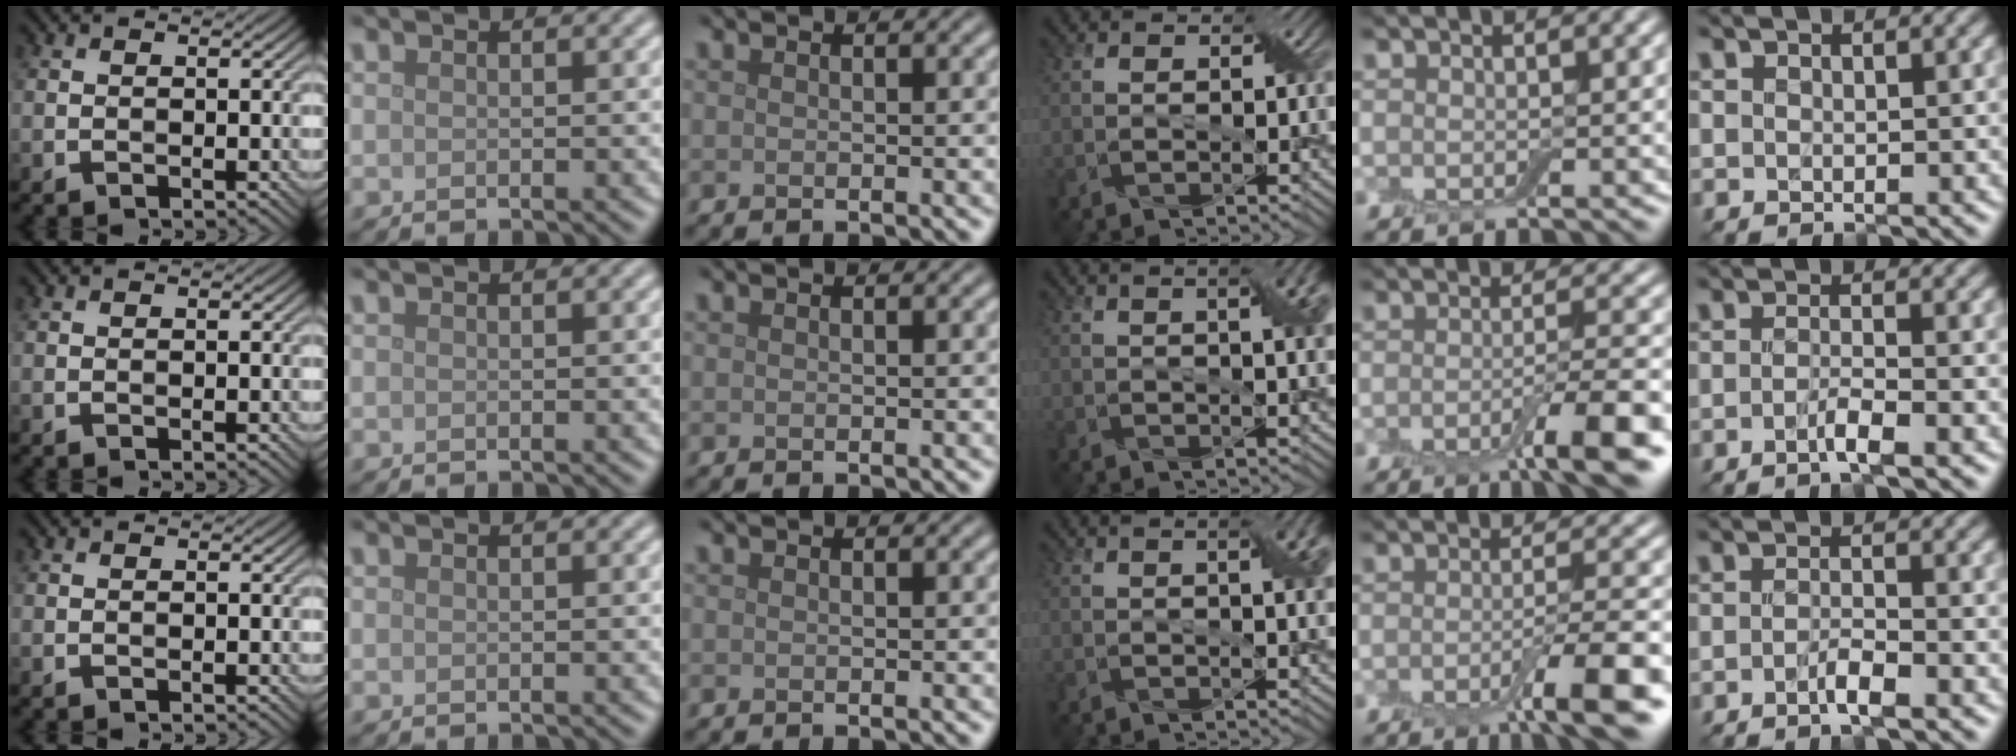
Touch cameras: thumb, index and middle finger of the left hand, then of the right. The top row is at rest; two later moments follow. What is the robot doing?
{"motion": "wrap", "object": "cling film"}